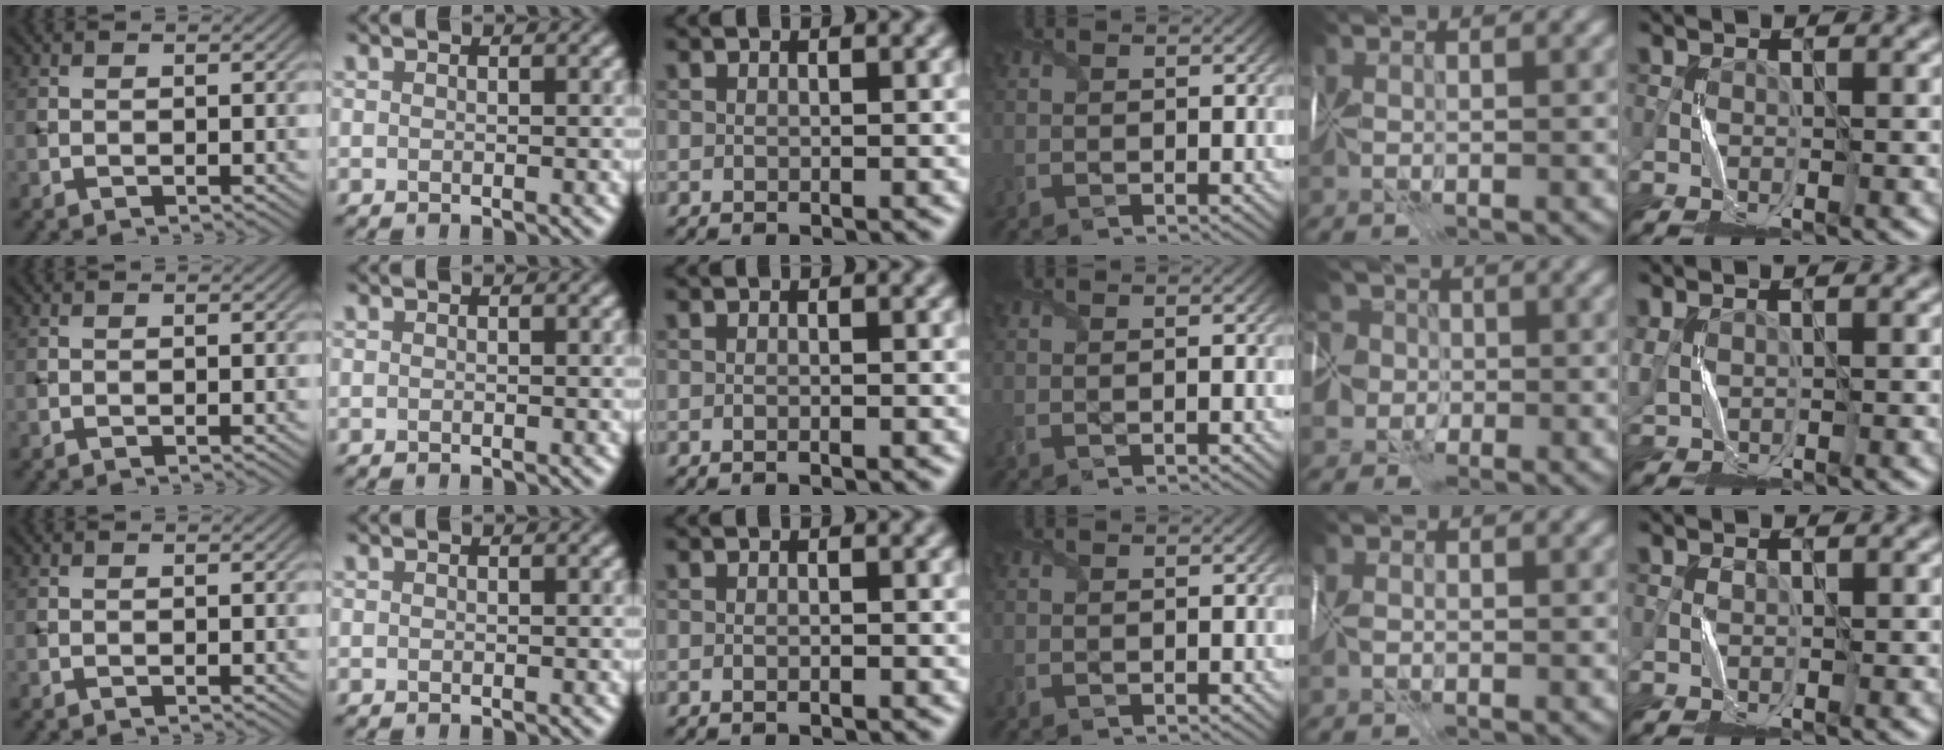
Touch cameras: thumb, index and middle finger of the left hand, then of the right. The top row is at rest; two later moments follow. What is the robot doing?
{"motion": "fold", "object": "map"}